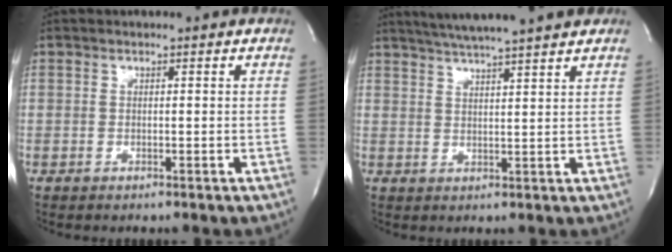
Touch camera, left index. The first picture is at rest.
{"total": 12.2, "force": [10.5, -0.1, 6.3], "torque": [-0.107, 0.018, 0.143]}